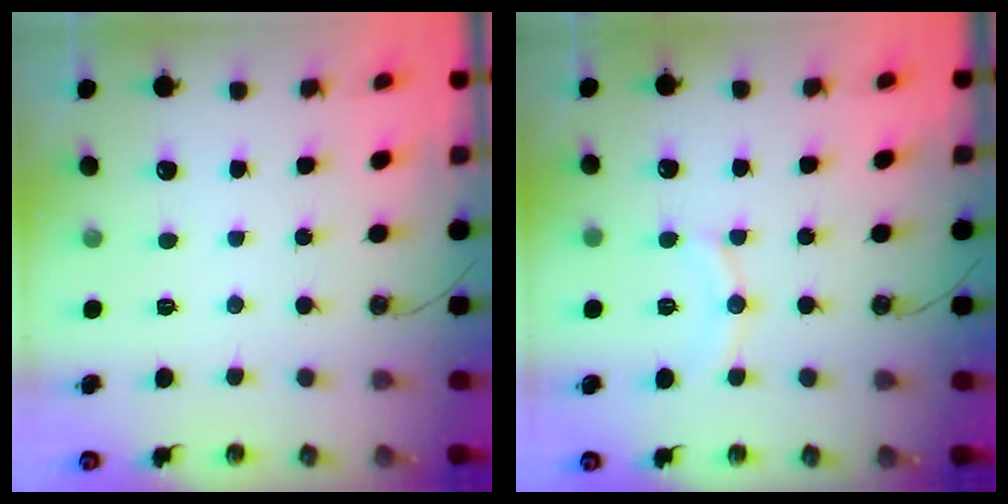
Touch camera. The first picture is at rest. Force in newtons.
{"total": 8.4, "press": 8.3, "slide": 0.8}